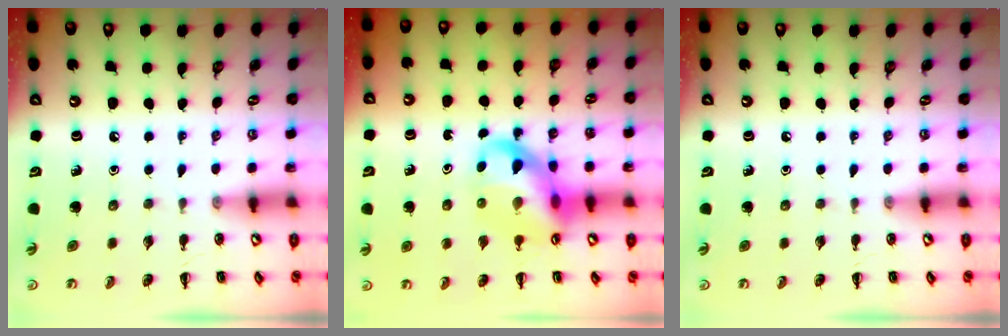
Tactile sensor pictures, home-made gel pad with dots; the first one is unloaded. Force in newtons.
{"total": 14.2, "press": 13.7, "slide": 3.7}
{"total": 0.0}